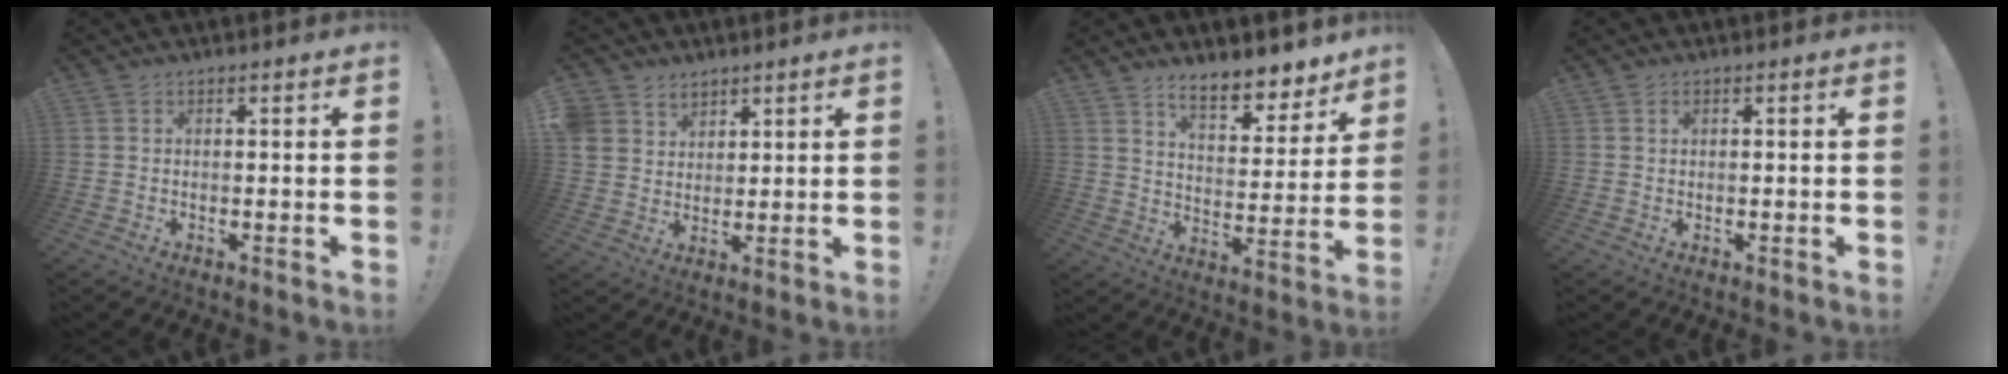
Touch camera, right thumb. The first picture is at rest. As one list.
[{"total": 6.0, "force": [4.1, 4.4, 0.3], "torque": [-0.011, -0.030, 0.082]}, {"total": 10.8, "force": [8.7, 3.8, 5.1], "torque": [-0.065, -0.068, 0.155]}, {"total": 0.5, "force": [0.3, 0.4, 0.1], "torque": [-0.001, 0.003, 0.006]}]